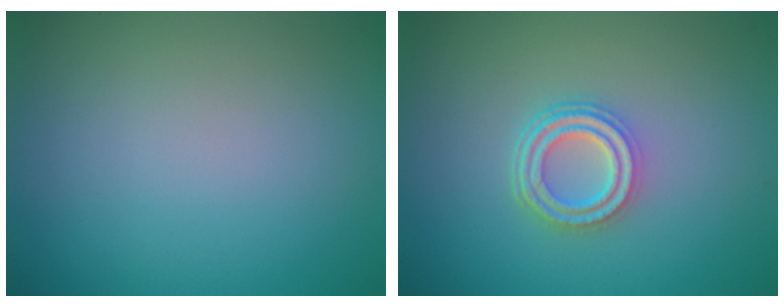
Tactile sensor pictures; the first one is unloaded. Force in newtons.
{"total": 3.9, "press": 3.0, "slide": 2.5}